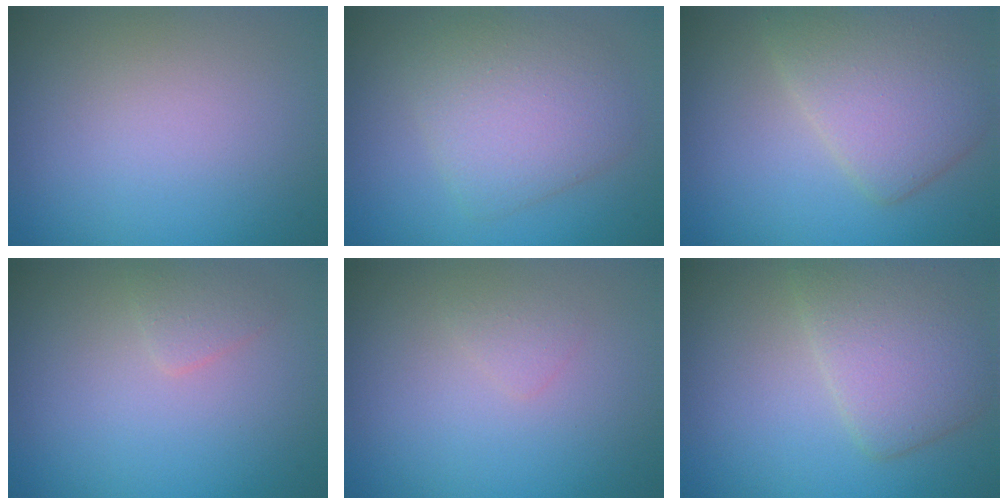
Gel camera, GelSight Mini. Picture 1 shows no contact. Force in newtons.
{"total": 4.4, "press": 4.4, "slide": 0.3}
{"total": 4.8, "press": 4.8, "slide": 0.3}
{"total": 1.1, "press": 1.1, "slide": 0.0}
{"total": 0.8, "press": 0.8, "slide": 0.1}
{"total": 4.7, "press": 4.7, "slide": 0.3}